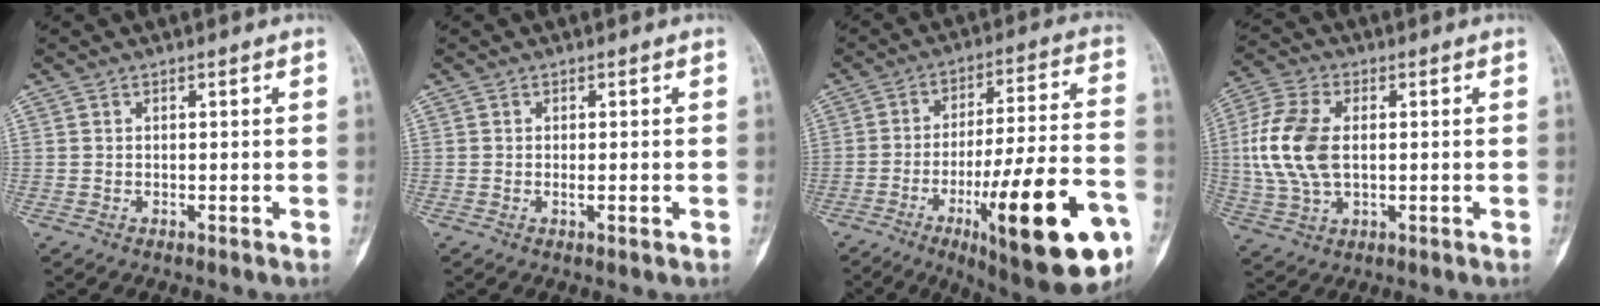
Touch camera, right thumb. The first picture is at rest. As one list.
[{"total": 1.4, "force": [-0.3, 0.2, 1.4], "torque": [-0.021, -0.003, -0.003]}, {"total": 25.2, "force": [-10.5, 5.6, 22.3], "torque": [-0.309, 0.038, -0.151]}, {"total": 12.8, "force": [0.9, 7.7, 10.2], "torque": [-0.226, 0.007, 0.018]}]